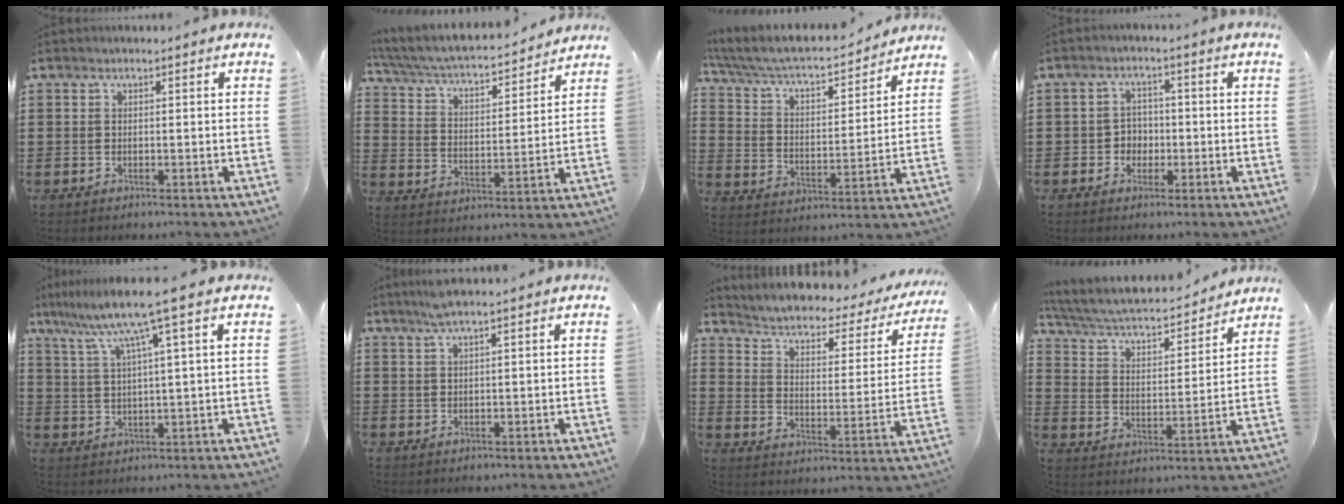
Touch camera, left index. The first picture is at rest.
{"total": 4.6, "force": [4.1, 0.7, 2.0], "torque": [-0.058, -0.032, 0.061]}
{"total": 5.8, "force": [5.1, 1.3, 2.5], "torque": [-0.073, -0.038, 0.081]}
{"total": 3.1, "force": [-1.0, 2.7, 1.1], "torque": [-0.030, 0.006, -0.024]}
{"total": 8.4, "force": [5.0, -0.3, 6.8], "torque": [-0.149, -0.017, 0.080]}
{"total": 2.5, "force": [1.7, -0.1, 1.8], "torque": [-0.037, 0.002, 0.030]}
{"total": 2.5, "force": [1.5, 1.1, 1.6], "torque": [-0.046, -0.022, 0.012]}
{"total": 5.0, "force": [4.3, 1.1, 2.3], "torque": [-0.066, -0.034, 0.067]}